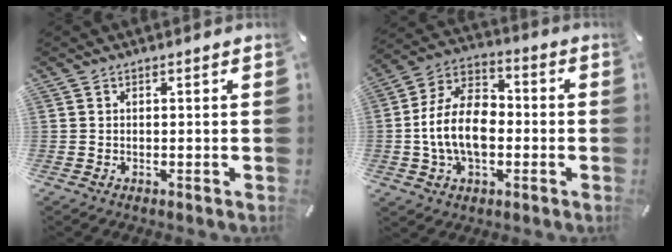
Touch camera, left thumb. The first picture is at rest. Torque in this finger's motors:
{"motor_torque": [0.41, 0.45, 0.48, 0.28, 0.19]}